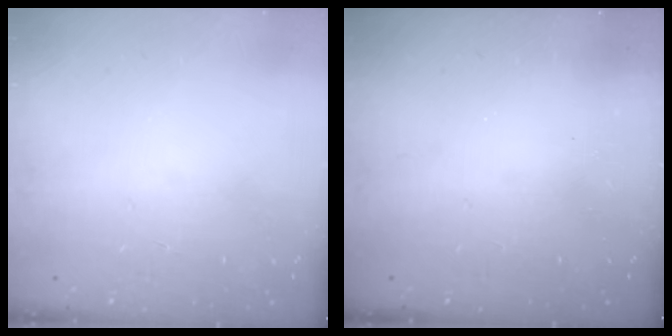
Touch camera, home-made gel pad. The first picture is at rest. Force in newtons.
{"total": 2.4, "press": 2.2, "slide": 0.8}